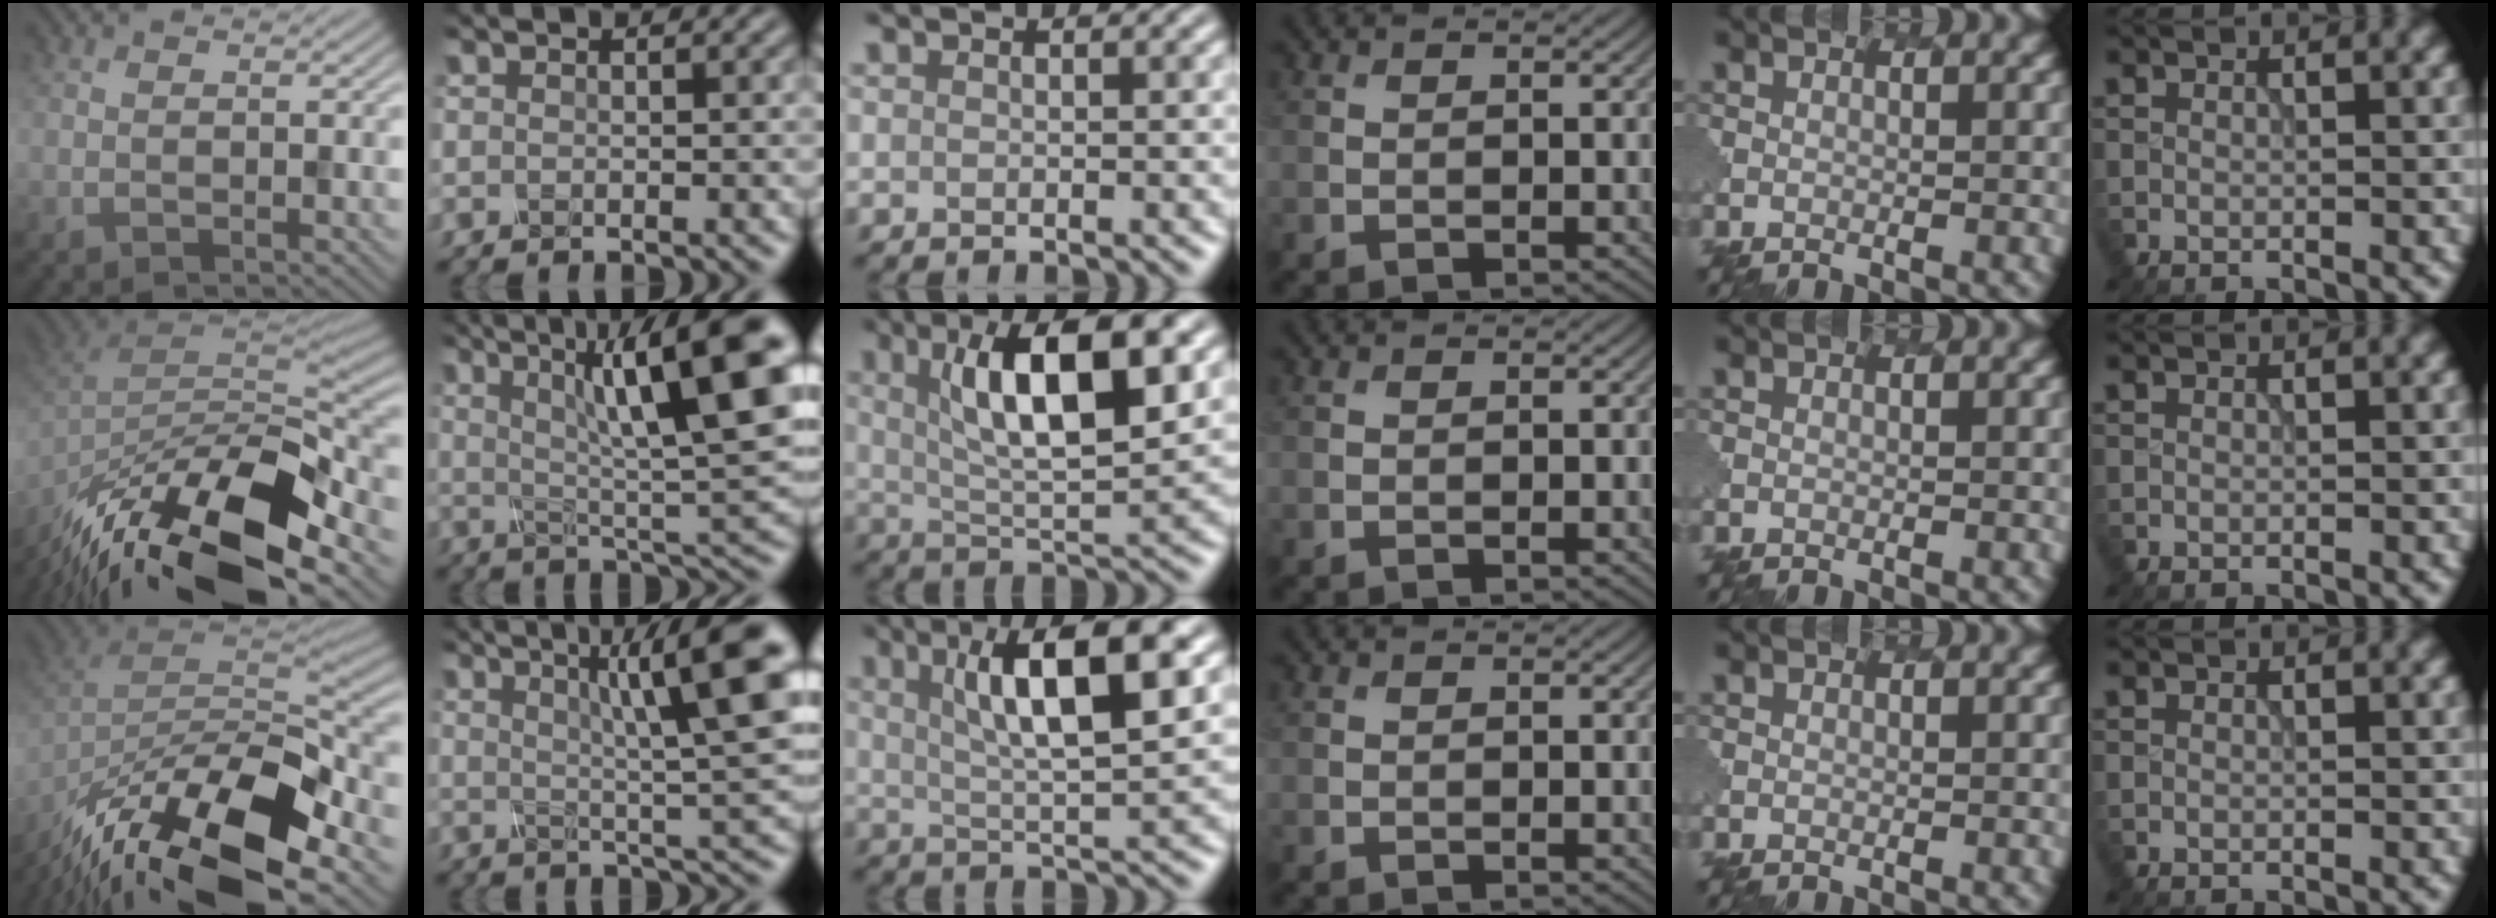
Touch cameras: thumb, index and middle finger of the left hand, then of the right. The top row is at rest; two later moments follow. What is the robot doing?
{"motion": "twist", "object": "rubiks cube"}